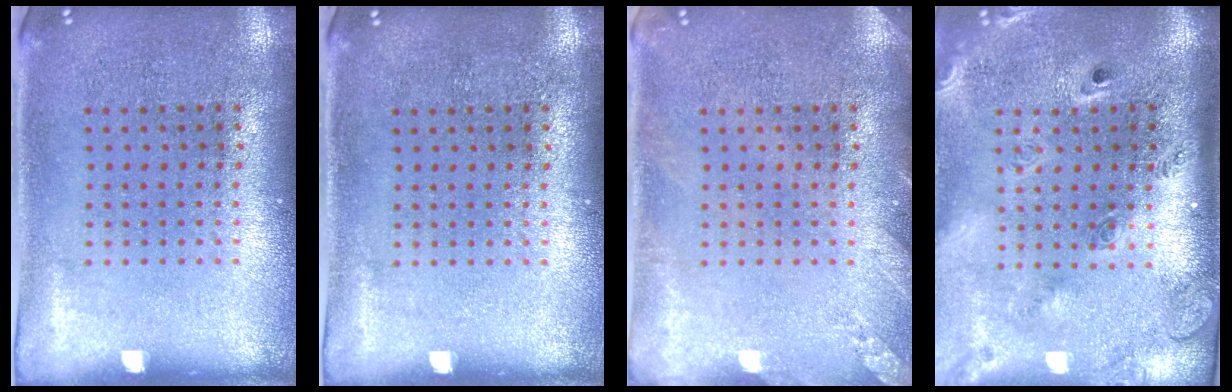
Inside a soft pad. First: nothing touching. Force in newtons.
{"total": 0.0}
{"total": 1.4, "press": 1.4, "slide": 0.2}
{"total": 2.7, "press": 2.0, "slide": 1.8}